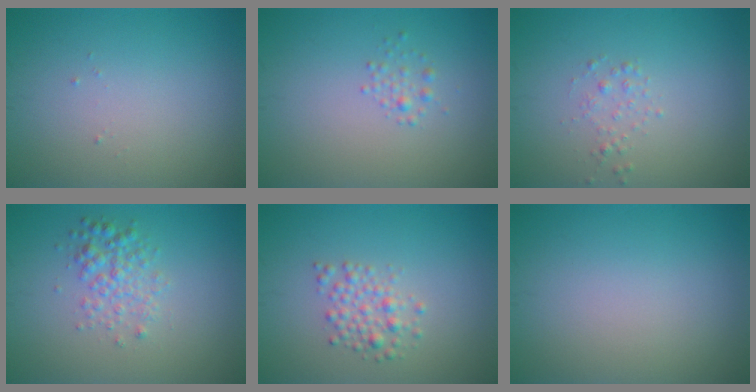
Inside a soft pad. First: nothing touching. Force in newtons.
{"total": 1.0, "press": 1.0, "slide": 0.0}
{"total": 0.9, "press": 0.9, "slide": 0.0}
{"total": 2.5, "press": 2.5, "slide": 0.0}
{"total": 2.2, "press": 2.2, "slide": 0.0}
{"total": 0.0}